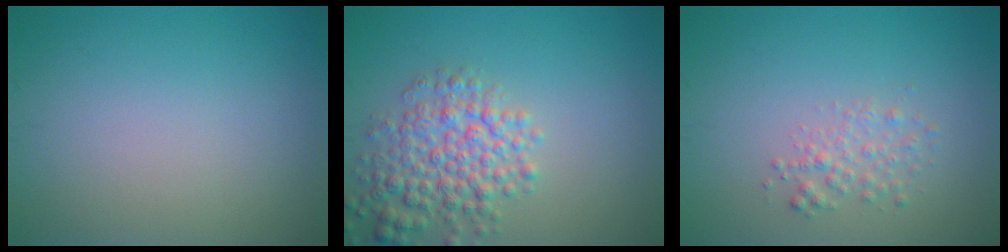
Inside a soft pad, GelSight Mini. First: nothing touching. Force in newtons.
{"total": 5.0, "press": 5.0, "slide": 0.2}
{"total": 1.7, "press": 1.7, "slide": 0.1}